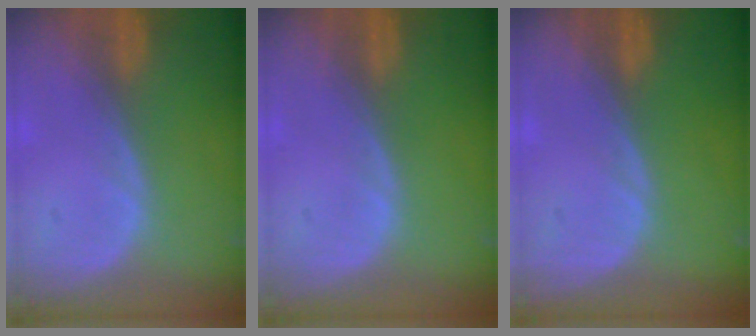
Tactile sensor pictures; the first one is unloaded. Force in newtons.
{"total": 0.0}
{"total": 0.0}